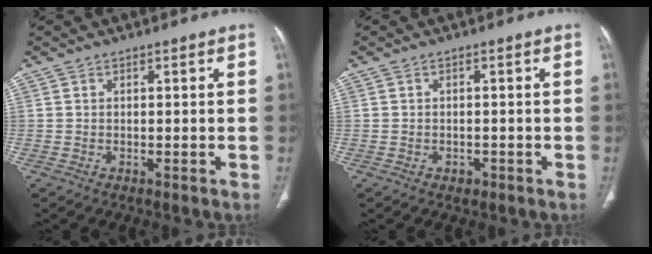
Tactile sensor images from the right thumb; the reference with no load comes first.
{"total": 1.3, "force": [-0.6, 1.0, 0.5], "torque": [-0.006, 0.003, -0.007]}